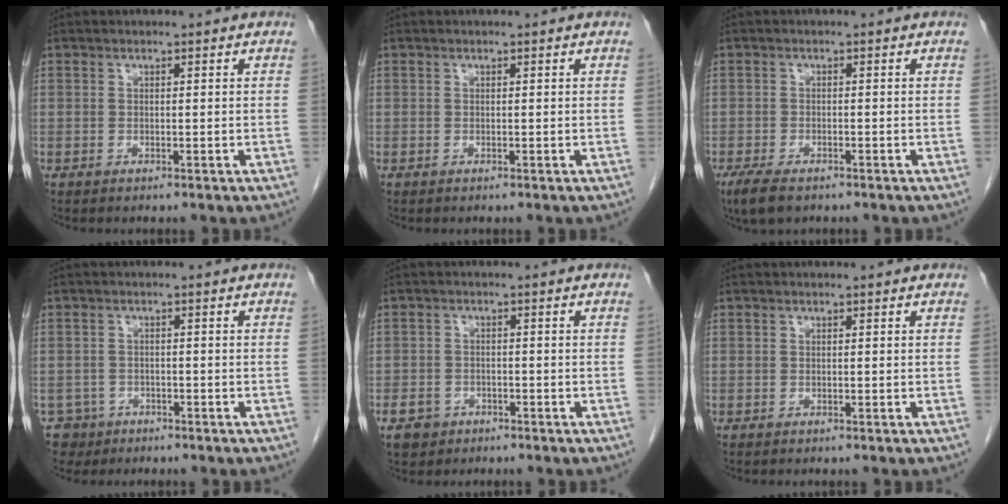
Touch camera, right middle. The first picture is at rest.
{"total": 0.0}
{"total": 4.8, "force": [-3.4, 1.8, 2.8], "torque": [-0.058, -0.011, -0.054]}
{"total": 3.4, "force": [-2.0, 2.8, -0.5], "torque": [0.009, 0.009, -0.034]}
{"total": 3.9, "force": [-2.3, 3.1, 0.8], "torque": [-0.015, 0.007, -0.034]}
{"total": 0.0}